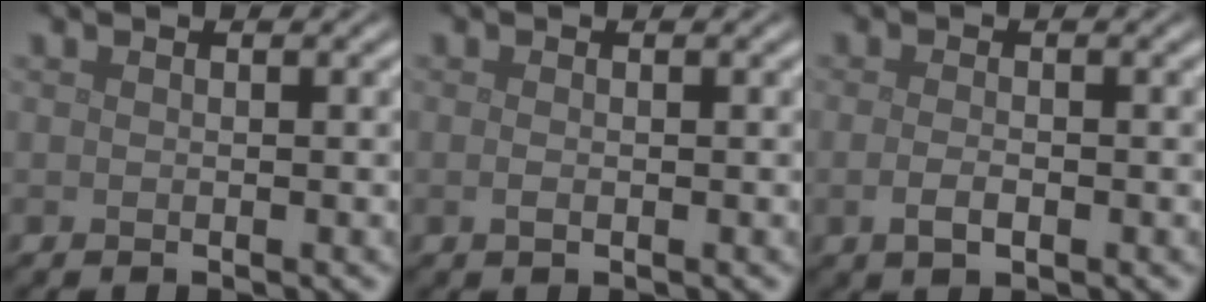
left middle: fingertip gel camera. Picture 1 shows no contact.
{"total": 0.7, "force": [-0.1, 0.3, 0.6], "torque": [-0.014, -0.003, -0.002]}
{"total": 1.6, "force": [-0.5, 0.7, 1.3], "torque": [-0.031, -0.004, -0.011]}